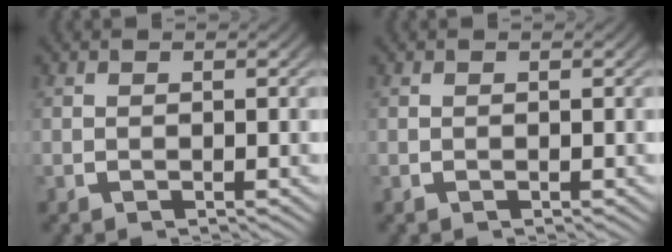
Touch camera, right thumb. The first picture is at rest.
{"total": 0.0}